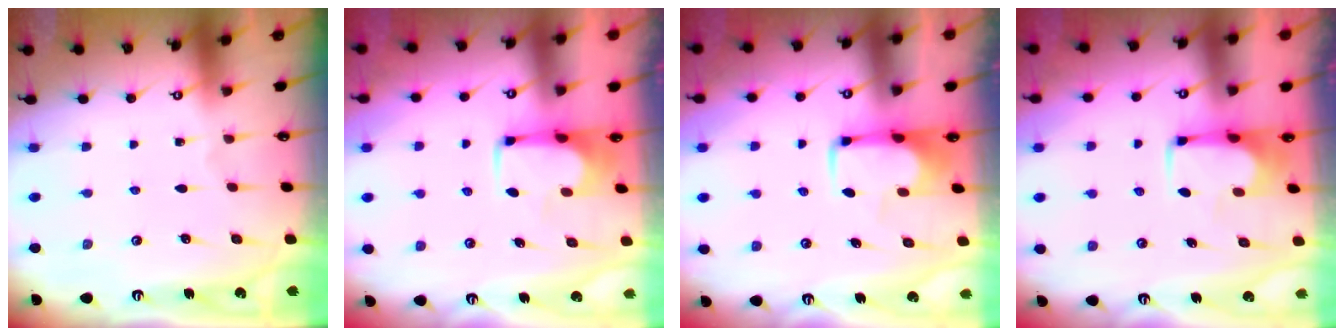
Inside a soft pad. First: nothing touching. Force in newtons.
{"total": 0.0}
{"total": 2.1, "press": 2.1, "slide": 0.4}
{"total": 0.0}